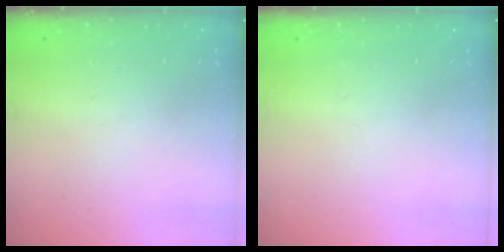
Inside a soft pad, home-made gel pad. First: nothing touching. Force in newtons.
{"total": 0.0}